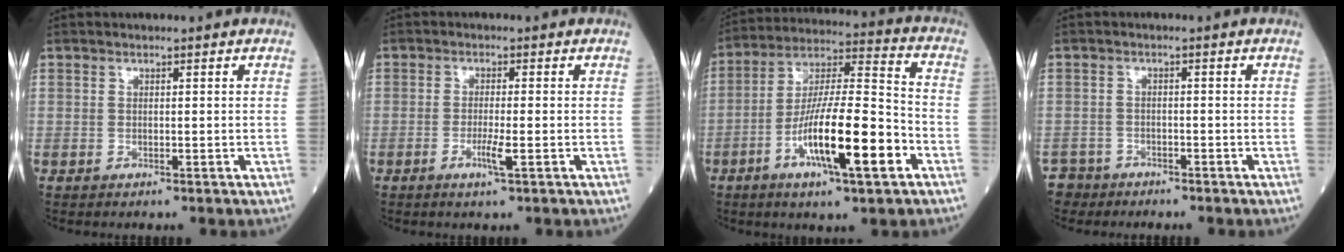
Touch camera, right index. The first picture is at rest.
{"total": 2.9, "force": [-1.1, 0.0, 2.7], "torque": [-0.055, -0.005, -0.020]}
{"total": 16.4, "force": [-6.1, 2.2, 15.1], "torque": [-0.274, -0.005, -0.107]}
{"total": 1.5, "force": [-1.5, 0.4, -0.3], "torque": [0.002, -0.003, -0.028]}